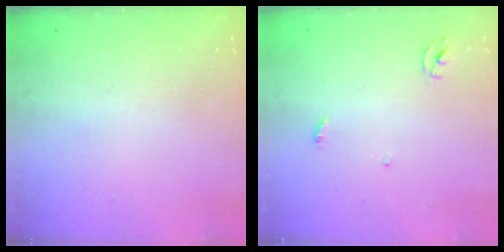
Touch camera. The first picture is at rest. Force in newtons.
{"total": 2.5, "press": 2.5, "slide": 0.1}